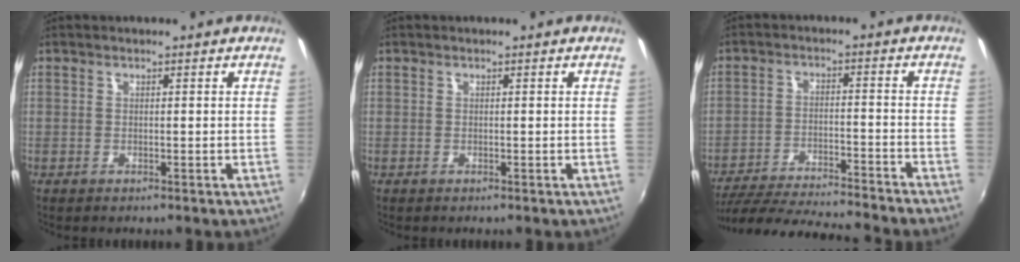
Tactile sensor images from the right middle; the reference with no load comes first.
{"total": 0.0}
{"total": 18.0, "force": [-16.3, -0.4, 7.6], "torque": [-0.150, -0.024, -0.255]}